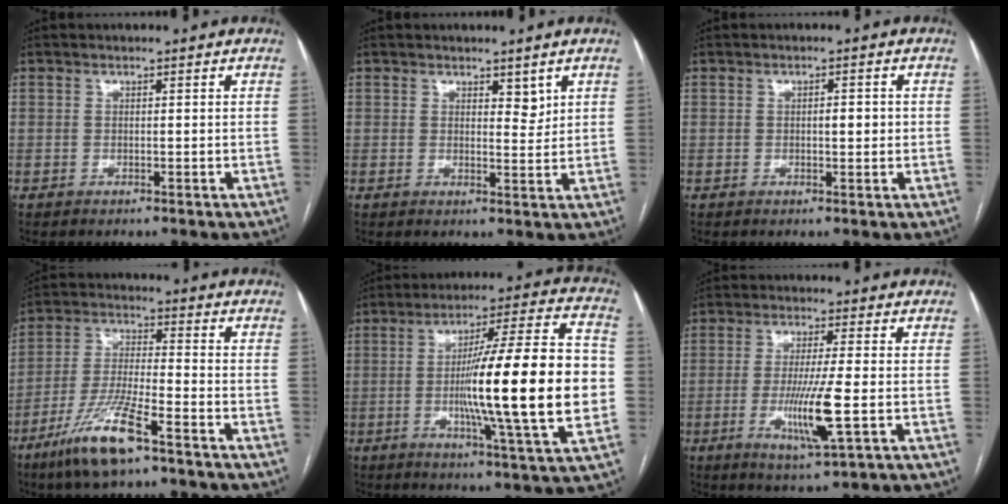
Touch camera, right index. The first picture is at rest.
{"total": 2.4, "force": [1.6, 1.1, 1.5], "torque": [-0.019, -0.008, 0.027]}
{"total": 2.0, "force": [0.0, 0.7, 1.9], "torque": [-0.031, 0.003, 0.001]}
{"total": 11.4, "force": [-7.1, 1.2, 8.8], "torque": [-0.181, -0.025, -0.135]}
{"total": 23.0, "force": [-2.3, 0.4, 22.9], "torque": [-0.326, 0.008, -0.044]}
{"total": 9.3, "force": [-2.2, 0.0, 9.0], "torque": [-0.172, -0.023, -0.039]}